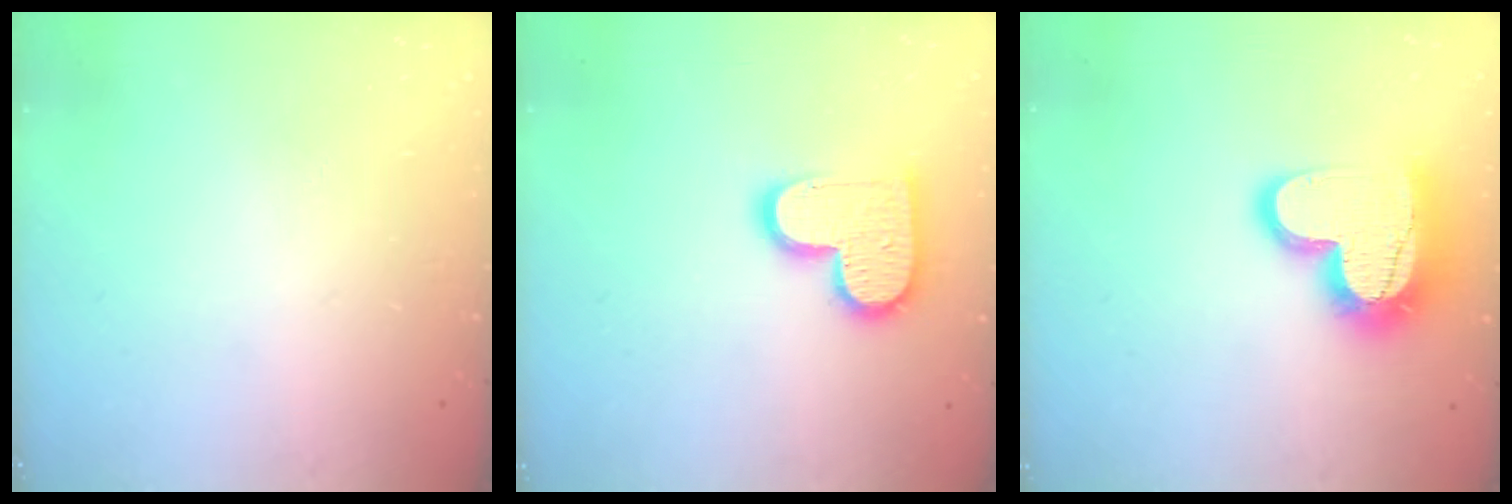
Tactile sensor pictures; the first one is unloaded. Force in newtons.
{"total": 14.2, "press": 14.2, "slide": 1.1}
{"total": 18.1, "press": 18.1, "slide": 1.4}